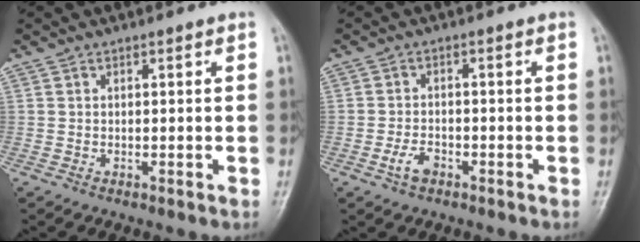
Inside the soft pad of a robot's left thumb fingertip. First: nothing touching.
{"total": 3.1, "force": [-1.7, 1.8, 1.9], "torque": [-0.038, 0.011, -0.030]}